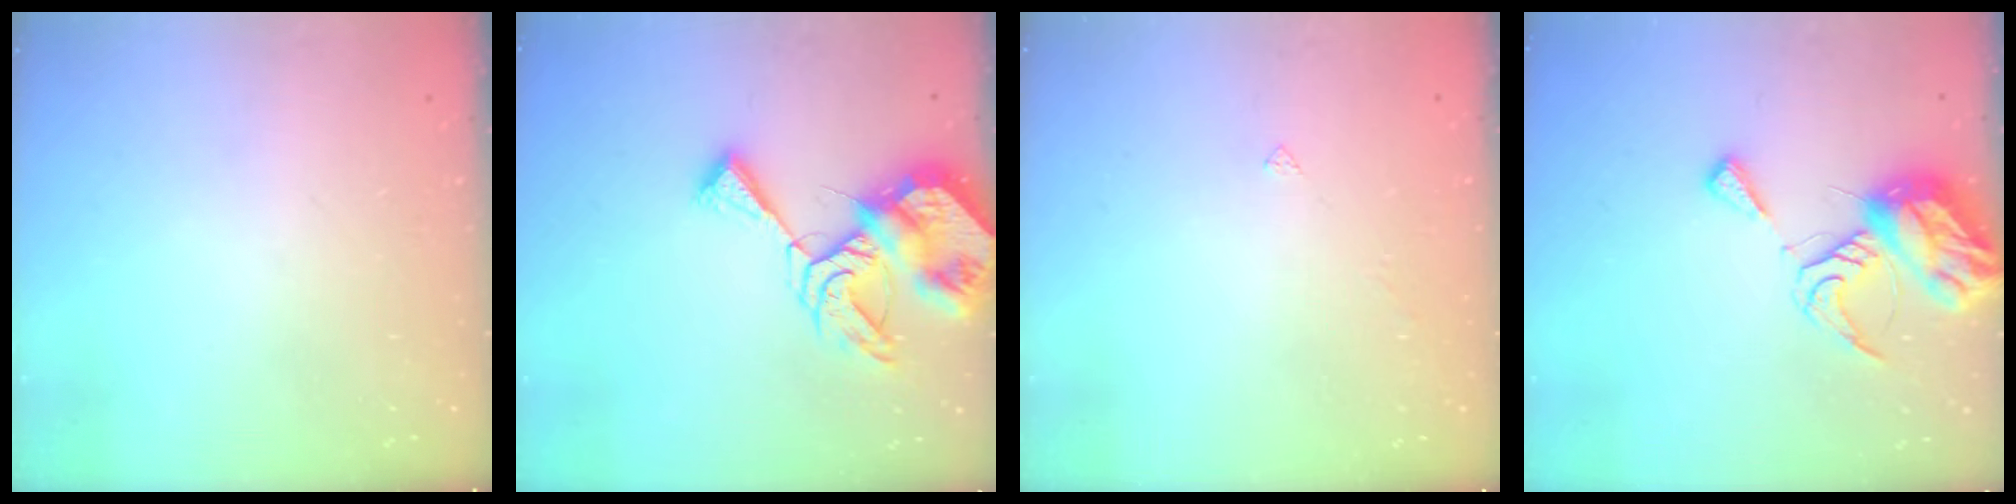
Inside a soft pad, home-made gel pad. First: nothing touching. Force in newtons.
{"total": 11.4, "press": 11.3, "slide": 1.4}
{"total": 1.5, "press": 1.4, "slide": 0.3}
{"total": 9.8, "press": 9.7, "slide": 1.2}